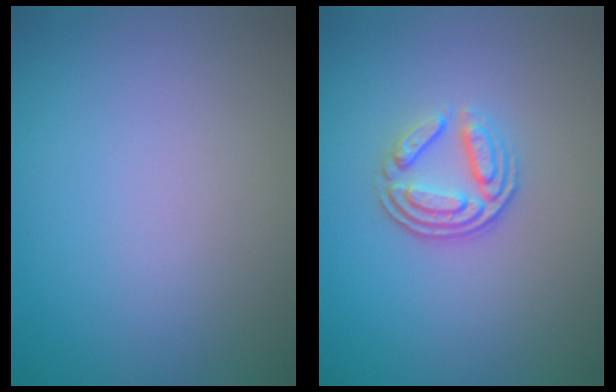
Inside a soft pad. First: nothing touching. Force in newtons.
{"total": 3.5, "press": 2.7, "slide": 2.2}